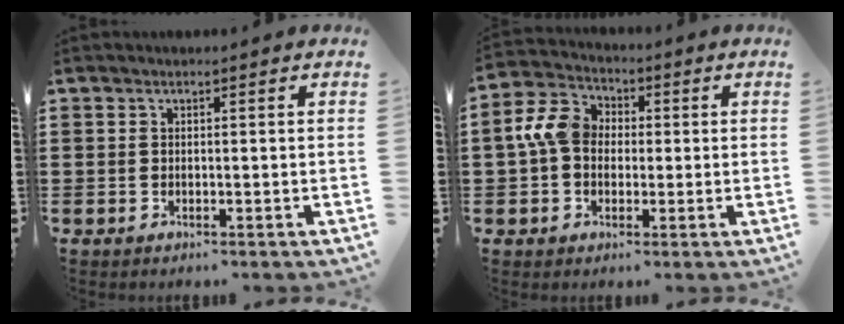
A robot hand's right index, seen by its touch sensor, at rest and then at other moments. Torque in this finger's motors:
{"motor_torque": [1.28, -0.42, 0.70, 0.16]}